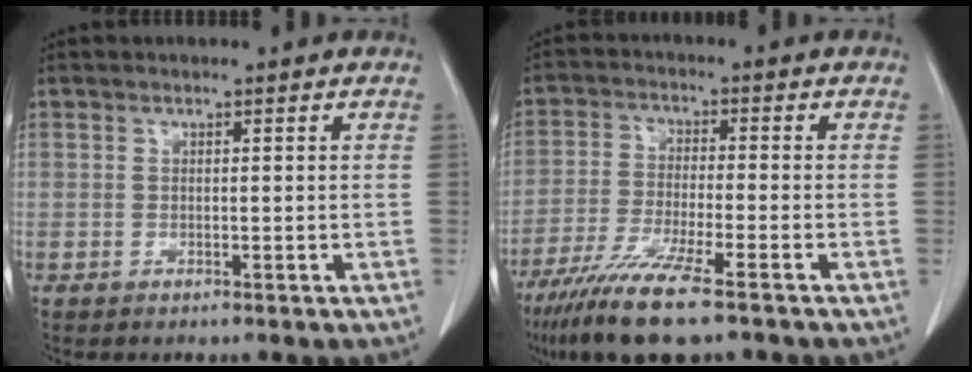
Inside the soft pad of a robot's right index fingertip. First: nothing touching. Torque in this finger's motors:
{"motor_torque": [1.10, -1.04, 0.45, 0.17]}